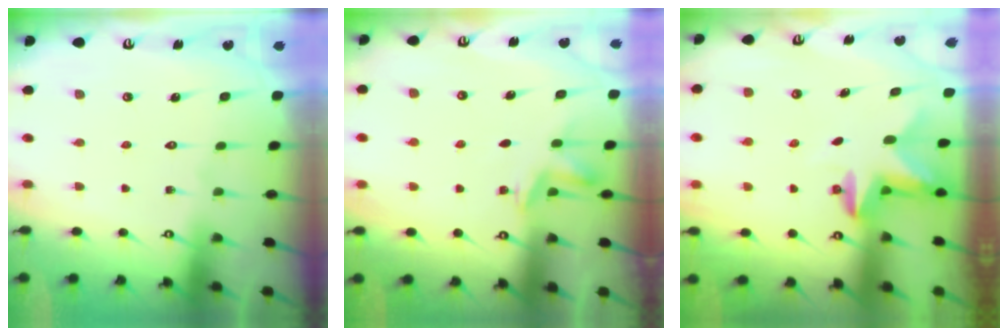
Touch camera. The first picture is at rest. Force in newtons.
{"total": 4.7, "press": 4.5, "slide": 1.4}
{"total": 2.8, "press": 2.8, "slide": 0.5}